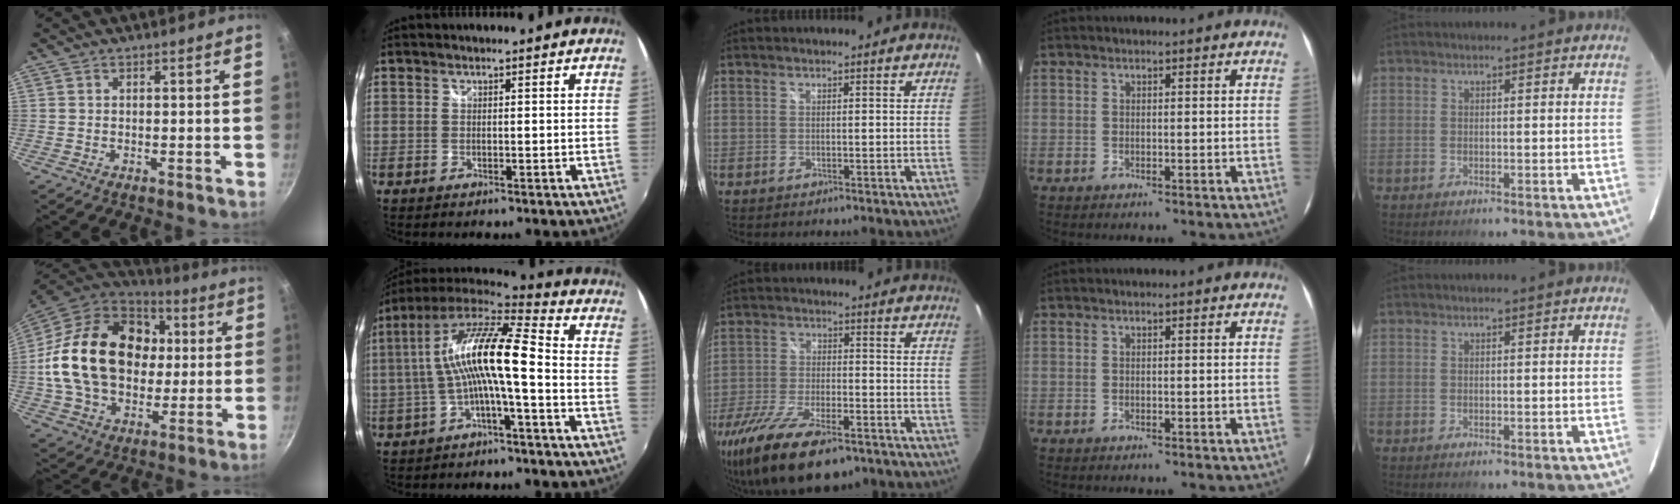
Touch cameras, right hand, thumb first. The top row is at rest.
{"thumb": {"total": 26.9, "force": [2.4, 19.6, 18.3], "torque": [-0.302, 0.026, 0.044]}, "index": {"total": 13.7, "force": [-0.9, 1.9, 13.5], "torque": [-0.252, 0.018, -0.019]}, "middle": {"total": 18.9, "force": [-12.7, 7.1, 12.0], "torque": [-0.253, -0.050, -0.219]}}